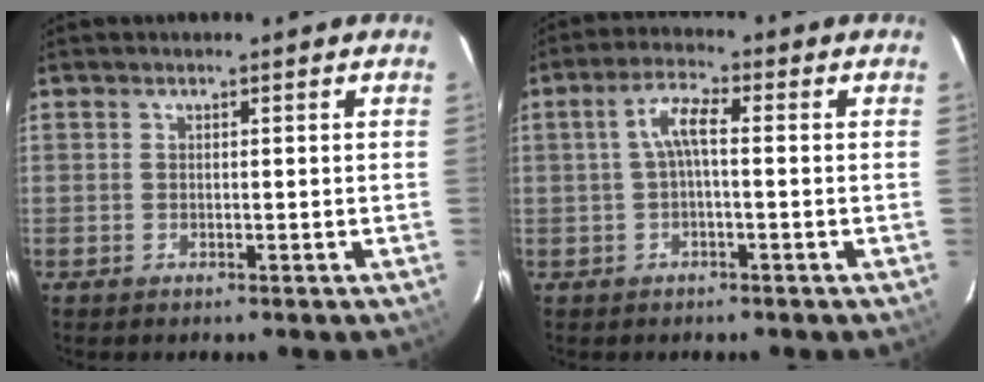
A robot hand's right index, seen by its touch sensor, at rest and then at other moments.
{"total": 4.5, "force": [-0.2, 1.2, 4.3], "torque": [-0.089, 0.014, -0.002]}